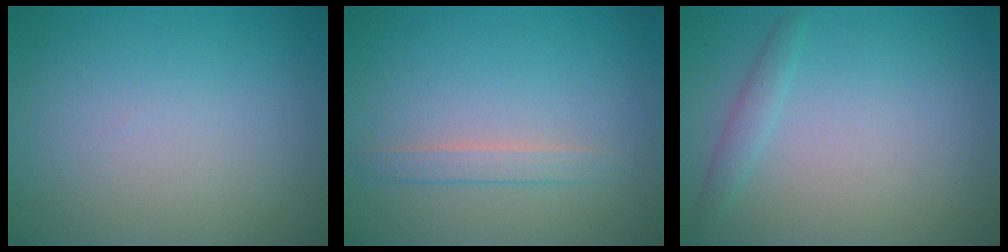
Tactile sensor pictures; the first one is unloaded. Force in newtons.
{"total": 1.5, "press": 1.5, "slide": 0.1}
{"total": 1.3, "press": 1.3, "slide": 0.1}